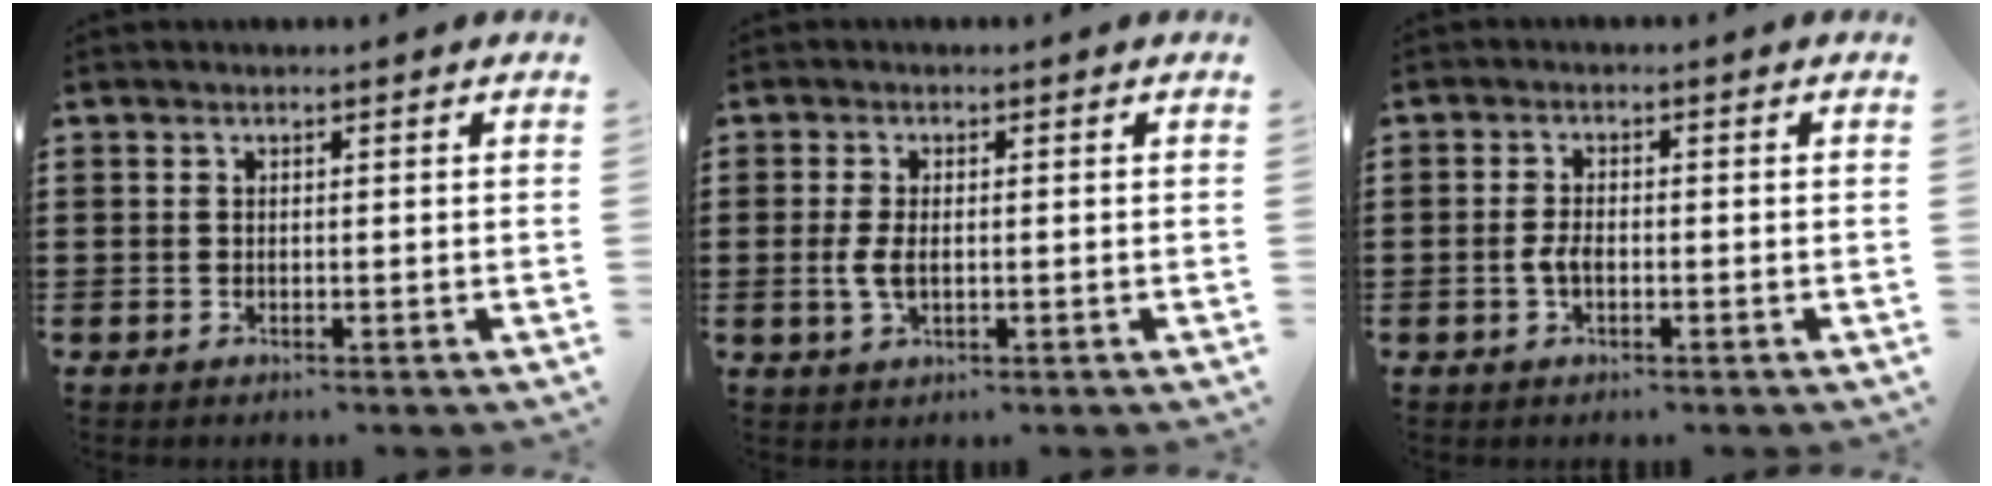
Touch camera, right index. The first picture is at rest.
{"total": 3.4, "force": [-0.2, 1.6, 2.9], "torque": [-0.072, -0.002, -0.009]}
{"total": 2.4, "force": [-0.7, 1.1, 2.0], "torque": [-0.053, -0.004, -0.017]}